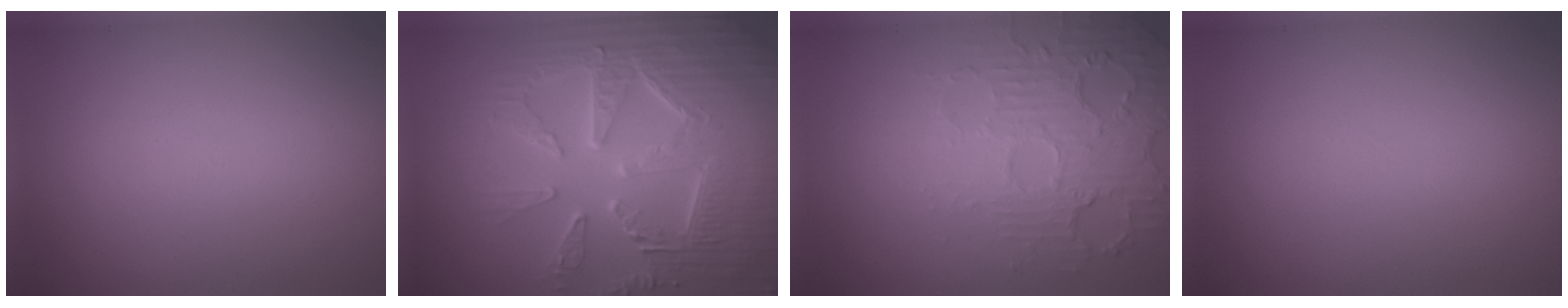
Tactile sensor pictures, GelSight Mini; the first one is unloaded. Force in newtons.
{"total": 9.0, "press": 6.6, "slide": 6.1}
{"total": 5.7, "press": 3.5, "slide": 4.5}
{"total": 0.0}